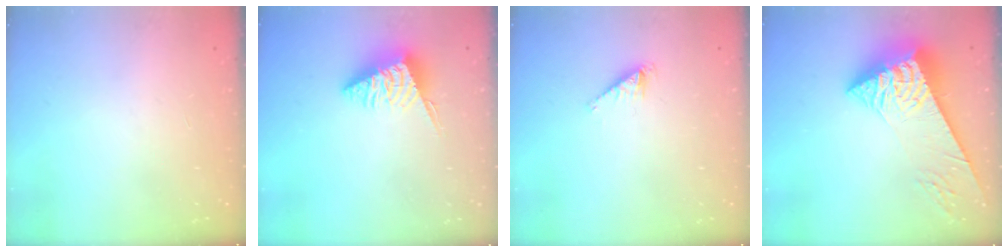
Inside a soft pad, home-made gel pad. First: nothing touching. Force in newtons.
{"total": 6.2, "press": 6.2, "slide": 0.1}
{"total": 1.5, "press": 1.4, "slide": 0.1}
{"total": 8.3, "press": 8.2, "slide": 1.0}